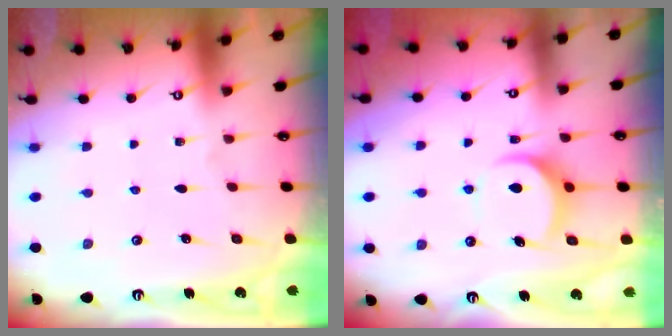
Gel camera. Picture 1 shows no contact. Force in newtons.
{"total": 8.4, "press": 8.4, "slide": 0.6}